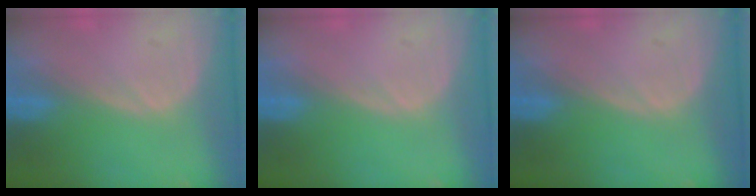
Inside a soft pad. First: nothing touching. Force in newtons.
{"total": 0.0}
{"total": 0.0}